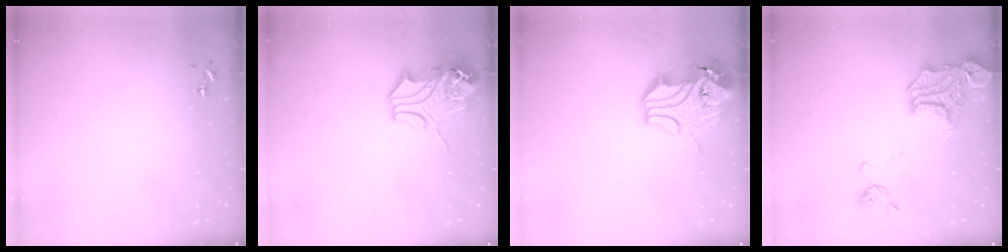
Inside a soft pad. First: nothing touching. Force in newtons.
{"total": 13.8, "press": 13.7, "slide": 2.0}
{"total": 16.2, "press": 16.1, "slide": 2.2}
{"total": 18.0, "press": 17.9, "slide": 1.8}